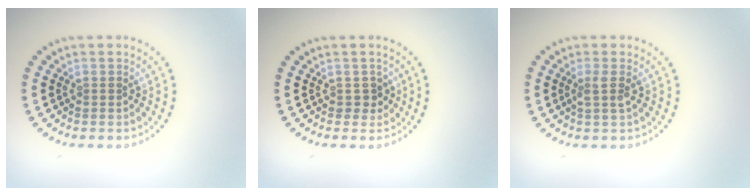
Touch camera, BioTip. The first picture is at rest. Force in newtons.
{"total": 1.1, "press": 1.0, "slide": 0.5}
{"total": 1.4, "press": 1.1, "slide": 0.9}